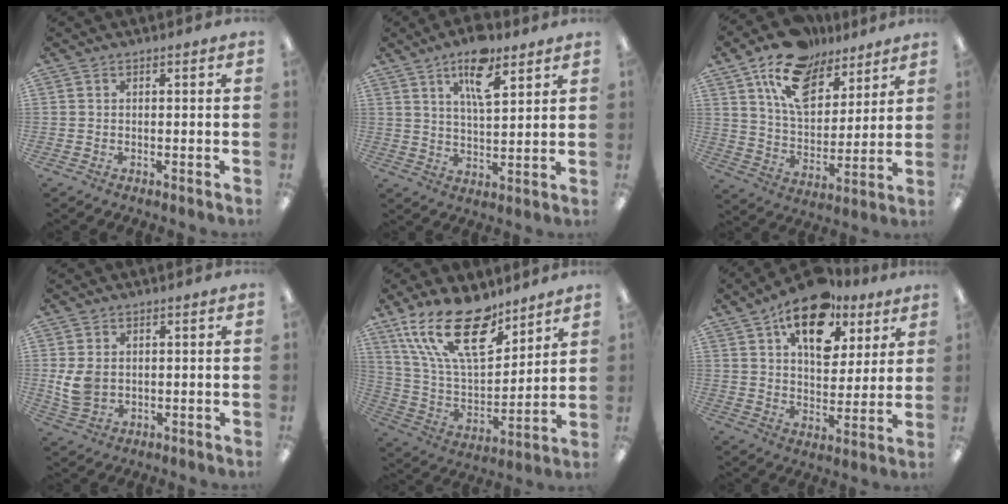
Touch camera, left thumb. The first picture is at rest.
{"total": 9.7, "force": [5.8, 3.5, 6.8], "torque": [-0.107, -0.022, 0.095]}
{"total": 17.5, "force": [11.5, 9.7, 8.8], "torque": [-0.162, -0.051, 0.210]}
{"total": 6.2, "force": [0.5, 4.8, 4.0], "torque": [-0.092, -0.002, 0.008]}
{"total": 22.6, "force": [14.2, 9.9, 14.5], "torque": [-0.284, -0.080, 0.251]}
{"total": 16.7, "force": [10.2, 9.2, 9.5], "torque": [-0.142, -0.046, 0.177]}